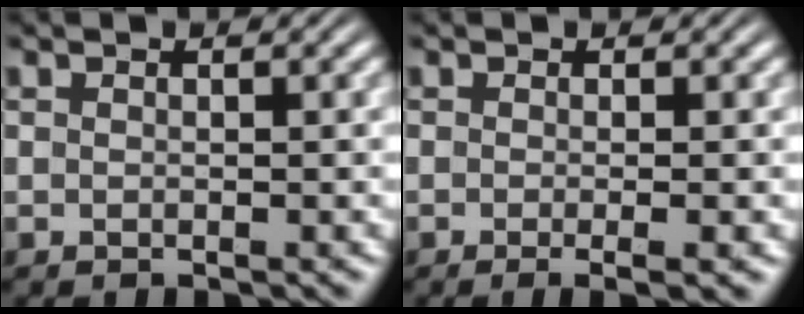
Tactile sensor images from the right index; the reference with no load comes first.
{"total": 2.0, "force": [-1.3, 0.1, 1.6], "torque": [-0.023, -0.005, -0.019]}